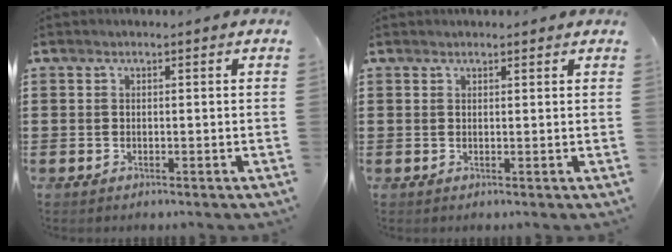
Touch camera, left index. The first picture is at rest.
{"total": 1.0, "force": [1.0, 0.2, 0.2], "torque": [-0.005, 0.001, 0.019]}